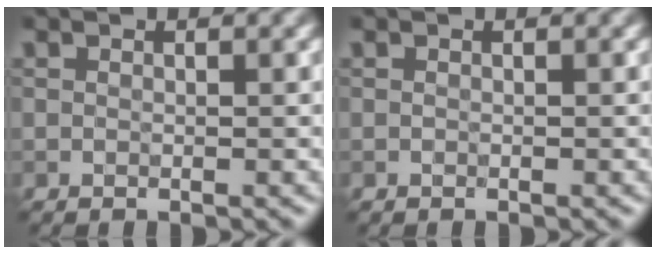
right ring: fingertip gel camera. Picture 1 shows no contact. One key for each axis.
{"total": 0.0}